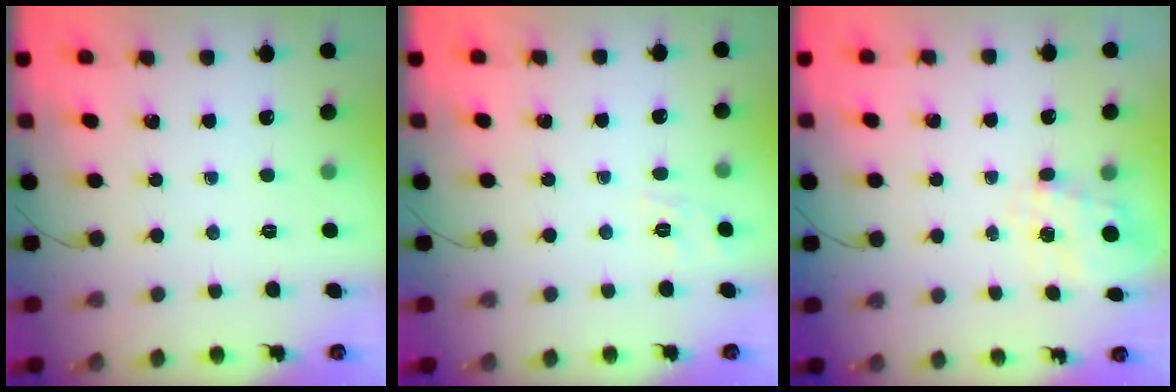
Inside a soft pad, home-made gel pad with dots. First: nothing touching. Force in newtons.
{"total": 2.2, "press": 1.1, "slide": 1.9}
{"total": 7.0, "press": 6.9, "slide": 1.1}